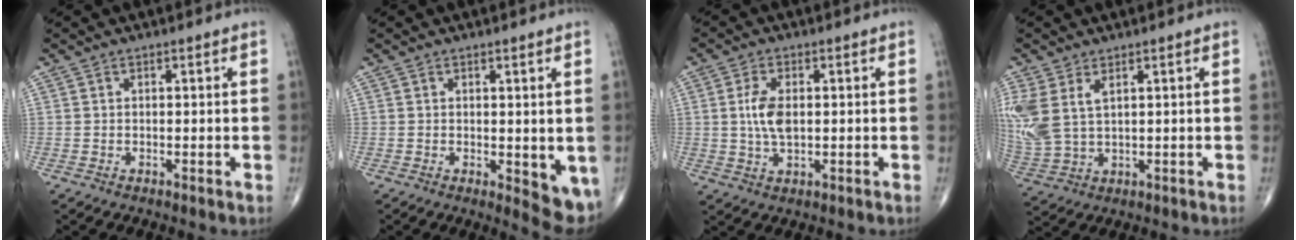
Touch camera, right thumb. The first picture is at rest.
{"total": 5.8, "force": [-0.3, 2.4, 5.2], "torque": [-0.053, -0.015, 0.000]}
{"total": 5.7, "force": [0.5, 2.9, 4.9], "torque": [-0.100, -0.003, 0.009]}
{"total": 10.2, "force": [3.6, 5.9, 7.5], "torque": [-0.197, -0.004, 0.086]}